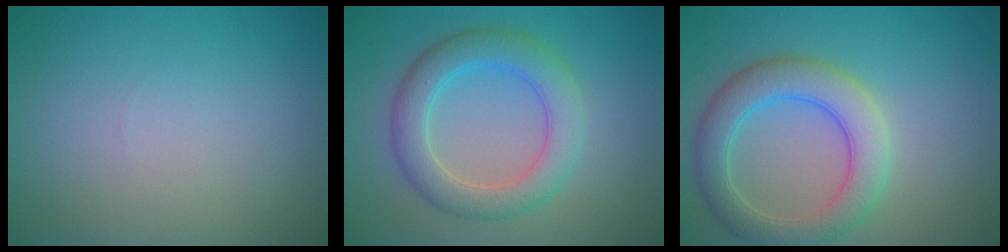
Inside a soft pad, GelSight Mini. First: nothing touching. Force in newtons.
{"total": 4.9, "press": 4.9, "slide": 0.2}
{"total": 5.3, "press": 5.3, "slide": 0.3}